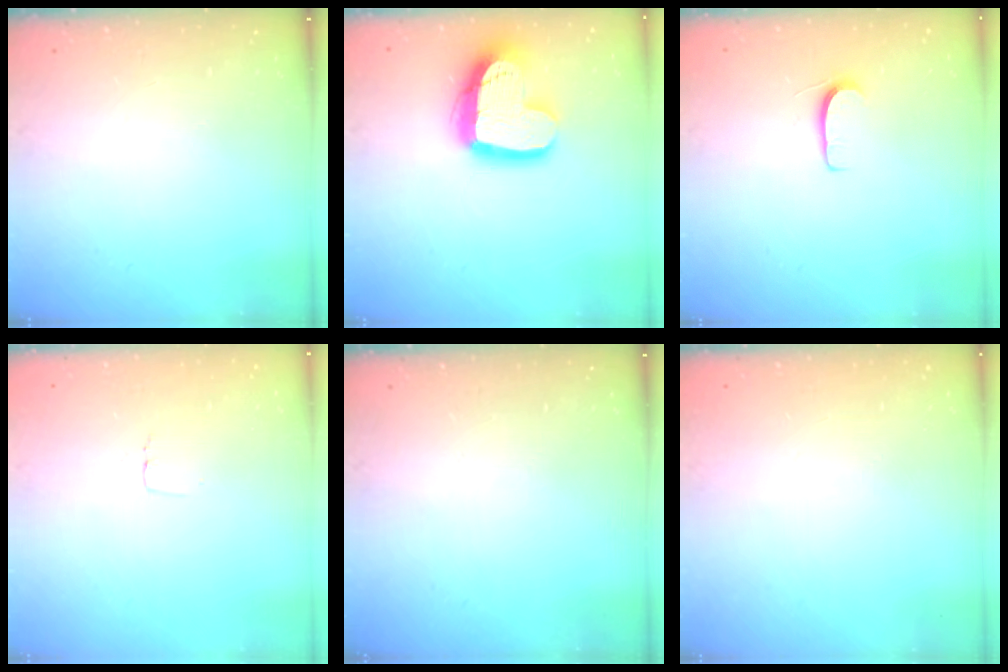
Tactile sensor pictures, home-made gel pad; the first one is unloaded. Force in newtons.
{"total": 17.7, "press": 17.6, "slide": 1.6}
{"total": 5.2, "press": 5.2, "slide": 0.5}
{"total": 2.6, "press": 2.6, "slide": 0.1}
{"total": 0.0}
{"total": 0.0}